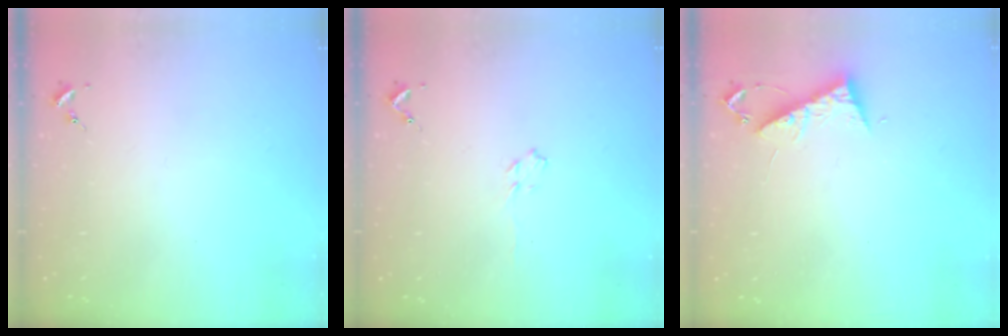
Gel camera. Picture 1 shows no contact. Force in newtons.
{"total": 3.9, "press": 3.9, "slide": 0.6}
{"total": 7.7, "press": 7.6, "slide": 0.6}